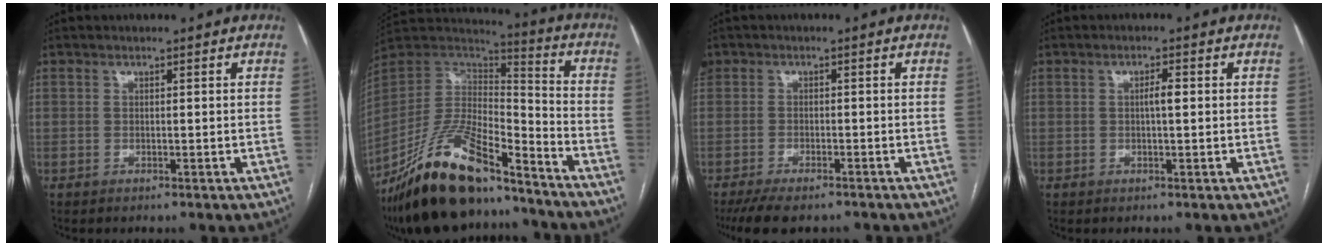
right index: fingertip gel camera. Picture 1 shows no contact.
{"total": 22.3, "force": [-16.9, 6.1, 13.1], "torque": [-0.264, -0.003, -0.306]}
{"total": 10.4, "force": [-7.0, 5.8, 5.1], "torque": [-0.129, -0.008, -0.109]}
{"total": 1.9, "force": [0.1, 0.3, 1.8], "torque": [-0.033, 0.003, 0.002]}